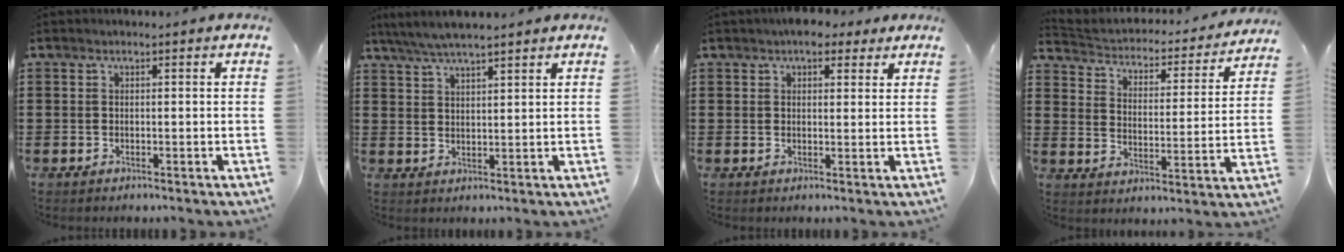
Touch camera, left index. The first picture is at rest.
{"total": 4.3, "force": [3.8, 0.2, 2.1], "torque": [-0.051, -0.008, 0.068]}
{"total": 4.0, "force": [3.1, 1.9, 1.7], "torque": [-0.026, 0.001, 0.054]}
{"total": 2.2, "force": [2.1, 0.6, 0.3], "torque": [-0.026, -0.026, 0.024]}